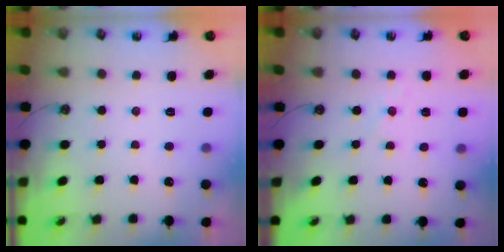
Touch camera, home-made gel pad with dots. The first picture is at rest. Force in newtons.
{"total": 3.3, "press": 3.3, "slide": 0.4}